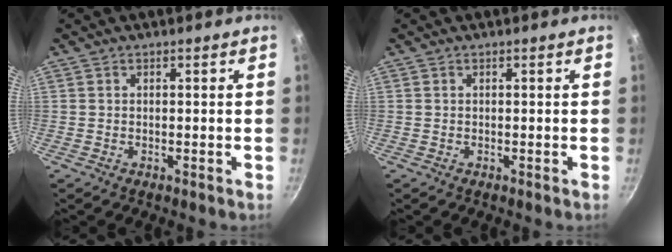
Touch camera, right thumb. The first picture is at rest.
{"total": 0.0}